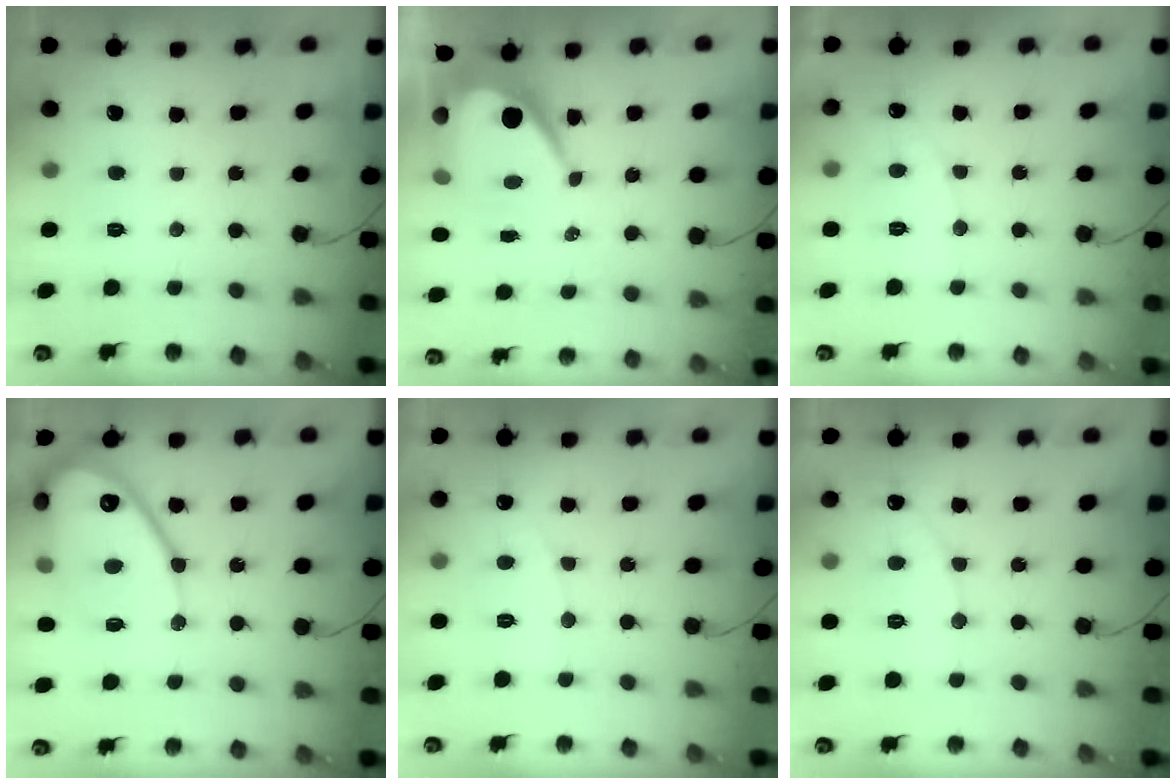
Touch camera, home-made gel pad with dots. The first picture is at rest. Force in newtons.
{"total": 11.2, "press": 11.1, "slide": 0.9}
{"total": 5.8, "press": 5.8, "slide": 0.5}
{"total": 18.6, "press": 18.5, "slide": 1.7}
{"total": 5.3, "press": 5.2, "slide": 0.5}
{"total": 7.1, "press": 7.0, "slide": 0.4}